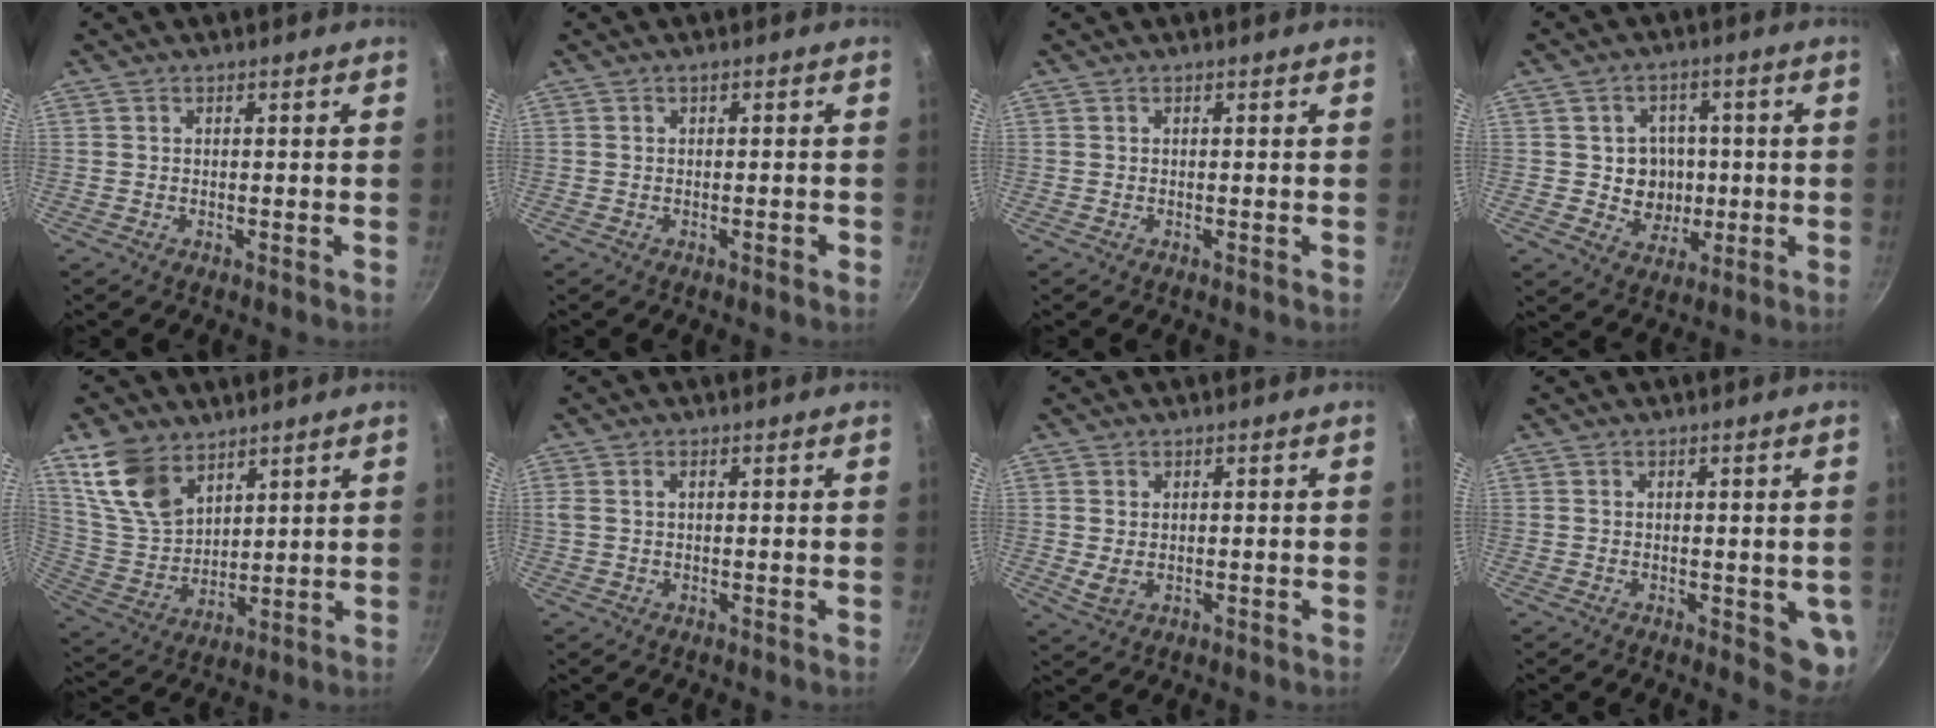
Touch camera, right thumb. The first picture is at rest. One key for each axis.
{"total": 1.3, "fx": -0.4, "fy": 0.5, "fz": 1.1, "tx": -0.013, "ty": 0.005, "tz": -0.006}
{"total": 0.0}
{"total": 7.9, "fx": -0.3, "fy": 7.3, "fz": 2.8, "tx": -0.003, "ty": 0.008, "tz": 0.001}
{"total": 13.0, "fx": 8.1, "fy": 7.8, "fz": 6.6, "tx": -0.107, "ty": -0.040, "tz": 0.173}
{"total": 1.6, "fx": 0.5, "fy": 0.9, "fz": 1.2, "tx": -0.020, "ty": 0.004, "tz": 0.011}
{"total": 2.9, "fx": 0.1, "fy": 2.1, "fz": 2.1, "tx": -0.039, "ty": -0.006, "tz": 0.007}
{"total": 5.9, "fx": -0.8, "fy": 3.1, "fz": 4.9, "tx": -0.039, "ty": -0.011, "tz": -0.008}